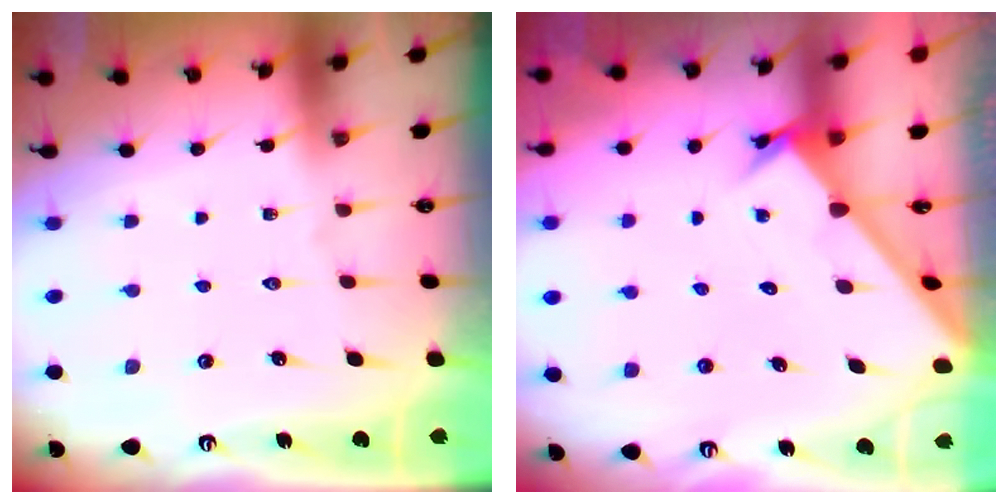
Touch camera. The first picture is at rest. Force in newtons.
{"total": 2.1, "press": 2.1, "slide": 0.1}